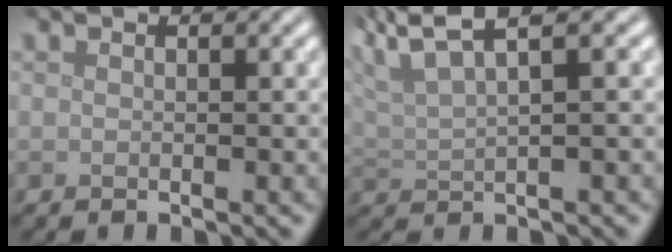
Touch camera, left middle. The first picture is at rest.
{"total": 5.1, "force": [3.8, 1.1, 3.3], "torque": [-0.063, 0.022, 0.064]}